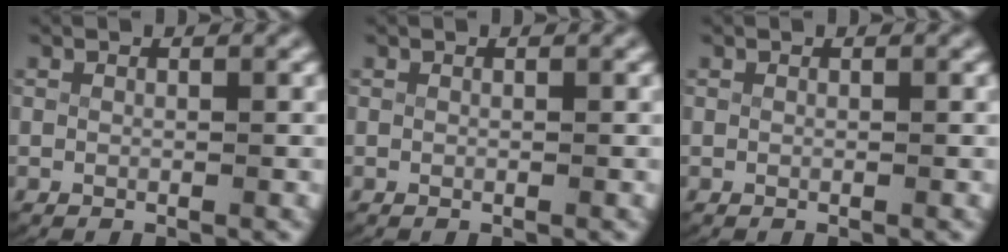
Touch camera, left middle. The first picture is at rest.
{"total": 0.0}
{"total": 0.0}